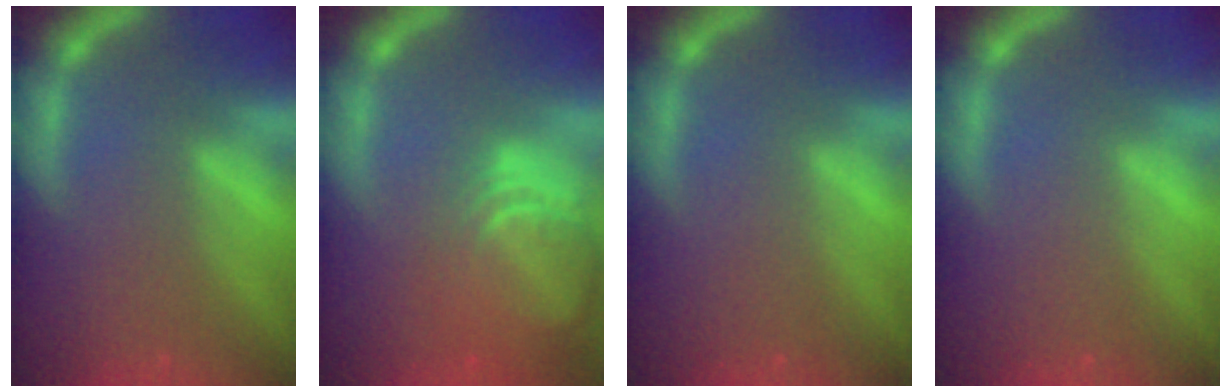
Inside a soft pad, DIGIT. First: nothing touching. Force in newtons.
{"total": 8.5}
{"total": 0.0}
{"total": 0.0}